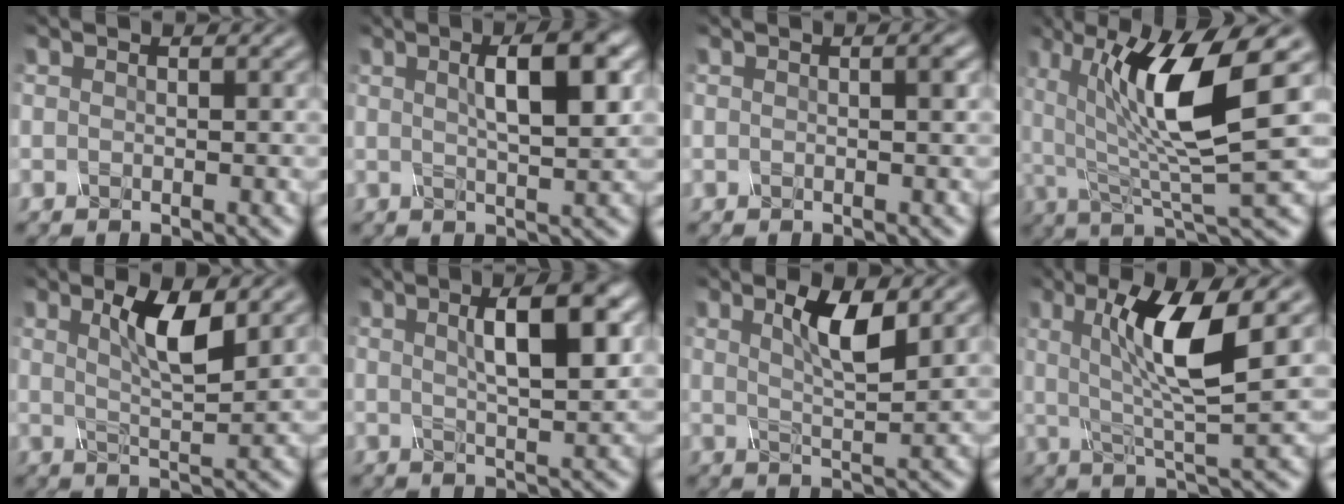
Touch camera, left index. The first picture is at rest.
{"total": 4.8, "force": [1.2, 0.7, 4.6], "torque": [-0.062, 0.013, 0.037]}
{"total": 1.6, "force": [0.3, 0.5, 1.4], "torque": [-0.004, 0.010, -0.004]}
{"total": 8.4, "force": [1.7, 1.4, 8.1], "torque": [-0.151, -0.005, 0.057]}
{"total": 3.3, "force": [1.5, 0.2, 2.9], "torque": [-0.069, -0.004, 0.052]}
{"total": 5.4, "force": [1.5, 0.8, 5.1], "torque": [-0.071, 0.014, 0.044]}
{"total": 3.0, "force": [1.4, 0.1, 2.6], "torque": [-0.063, -0.002, 0.050]}
{"total": 6.0, "force": [1.4, 0.6, 5.8], "torque": [-0.114, -0.001, 0.048]}